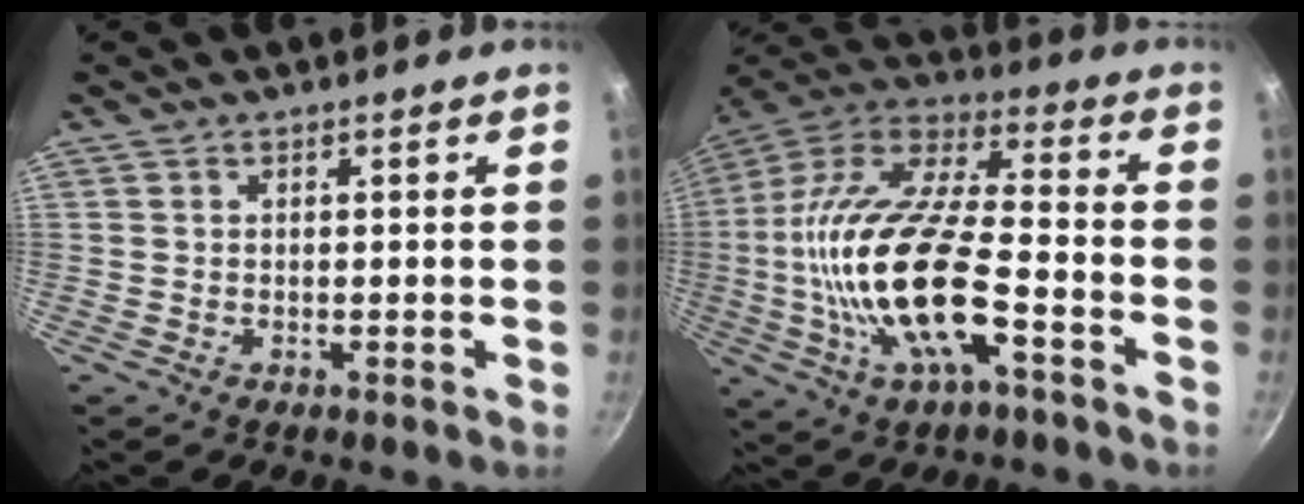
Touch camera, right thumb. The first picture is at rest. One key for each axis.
{"total": 23.1, "fx": -5.8, "fy": 8.7, "fz": 20.6, "tx": -0.397, "ty": 0.029, "tz": -0.122}